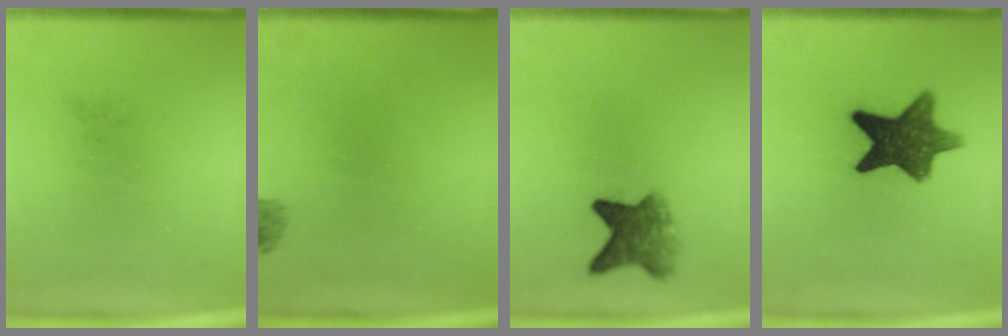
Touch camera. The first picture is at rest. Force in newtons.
{"total": 1.4}
{"total": 5.7}
{"total": 10.8}